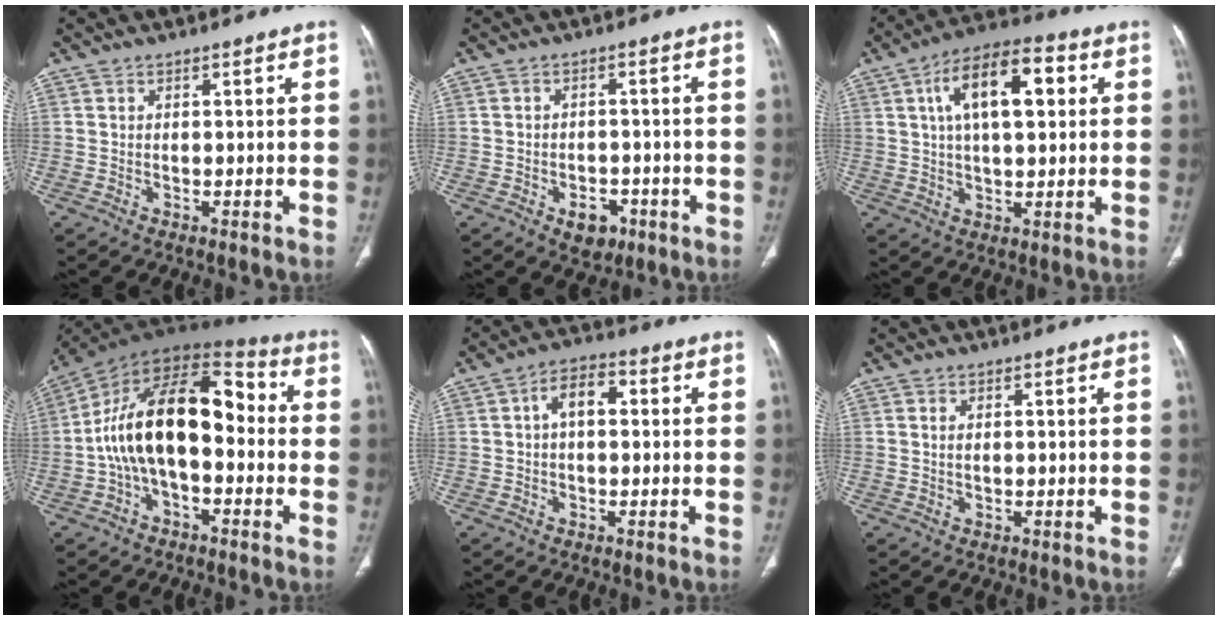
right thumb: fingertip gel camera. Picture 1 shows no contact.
{"total": 5.3, "force": [-2.5, 3.7, 2.9], "torque": [-0.023, 0.014, -0.030]}
{"total": 14.3, "force": [4.0, 6.7, 12.1], "torque": [-0.190, 0.015, 0.060]}
{"total": 19.1, "force": [-1.2, 10.4, 15.9], "torque": [-0.255, 0.057, -0.032]}
{"total": 6.2, "force": [0.9, 3.5, 5.0], "torque": [-0.080, 0.023, 0.007]}
{"total": 1.1, "force": [0.4, 0.5, 0.9], "torque": [-0.023, 0.001, 0.010]}